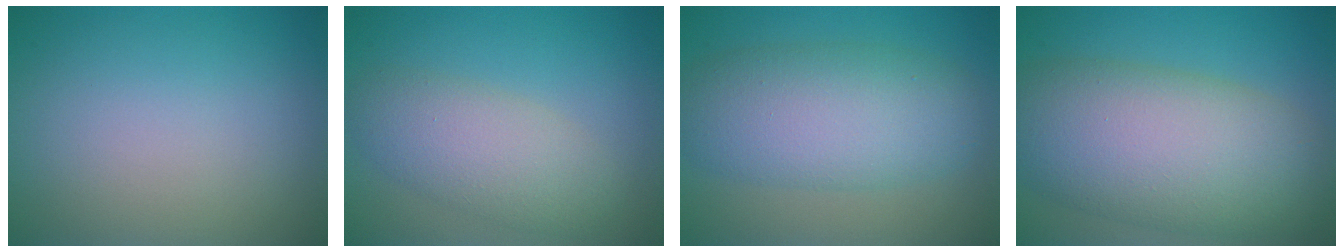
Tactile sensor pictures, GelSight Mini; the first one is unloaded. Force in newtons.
{"total": 4.6, "press": 4.6, "slide": 0.4}
{"total": 7.5, "press": 7.5, "slide": 0.3}
{"total": 11.4, "press": 11.4, "slide": 0.6}